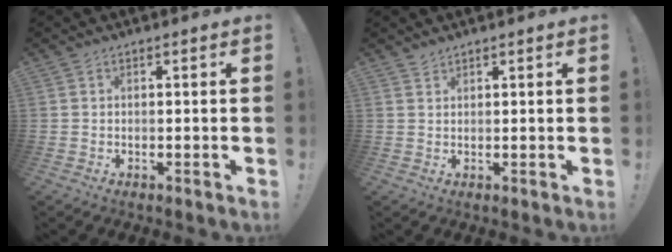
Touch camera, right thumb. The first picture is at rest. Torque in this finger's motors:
{"motor_torque": [-0.06, -0.08, 0.14, 0.01, 0.00]}